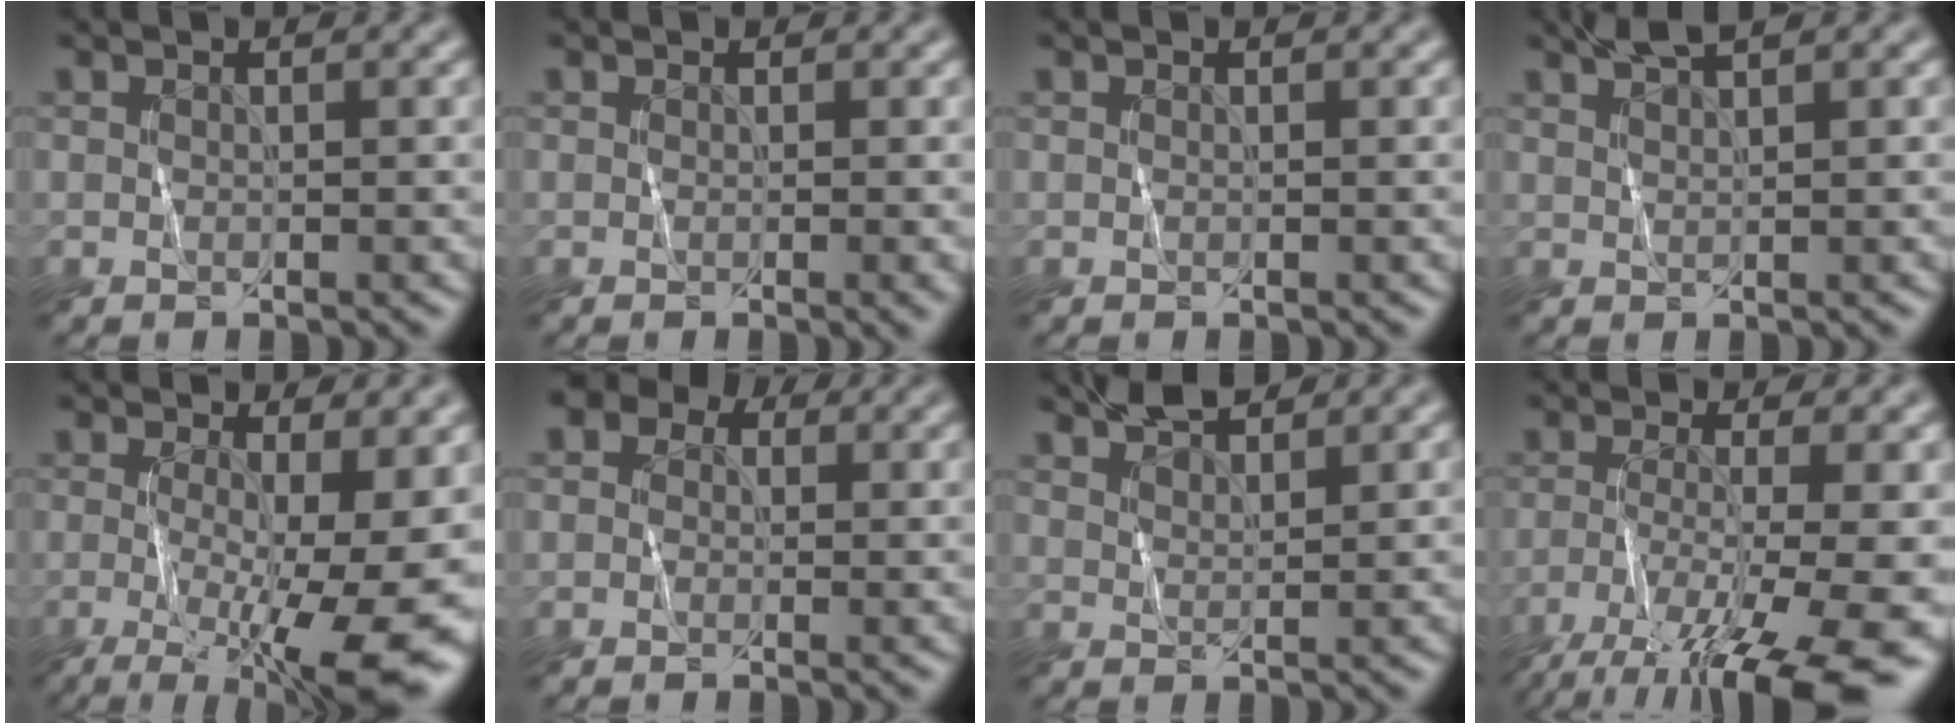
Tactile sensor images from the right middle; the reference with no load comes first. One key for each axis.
{"total": 0.8, "fx": -0.1, "fy": 0.2, "fz": 0.8, "tx": -0.009, "ty": -0.005, "tz": -0.003}
{"total": 0.0}
{"total": 2.3, "fx": 2.0, "fy": 0.3, "fz": 1.2, "tx": -0.017, "ty": 0.007, "tz": 0.039}
{"total": 13.3, "fx": -2.7, "fy": 4.3, "fz": 12.3, "tx": -0.173, "ty": -0.024, "tz": -0.027}
{"total": 4.7, "fx": 1.8, "fy": 3.6, "fz": 2.3, "tx": -0.010, "ty": 0.024, "tz": -0.019}
{"total": 3.3, "fx": 3.1, "fy": 0.5, "fz": 1.0, "tx": -0.018, "ty": 0.007, "tz": 0.057}
{"total": 11.7, "fx": -6.8, "fy": 2.8, "fz": 9.1, "tx": -0.168, "ty": -0.022, "tz": -0.110}